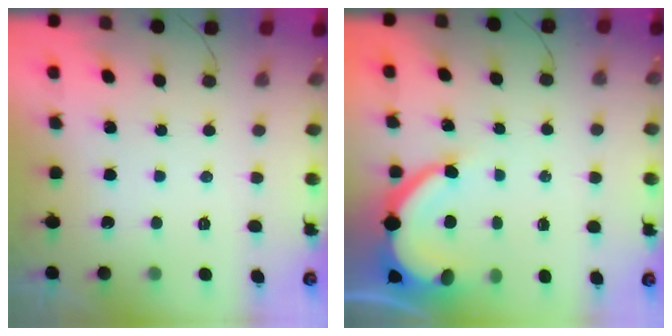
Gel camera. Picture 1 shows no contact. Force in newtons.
{"total": 9.2, "press": 9.2, "slide": 1.0}